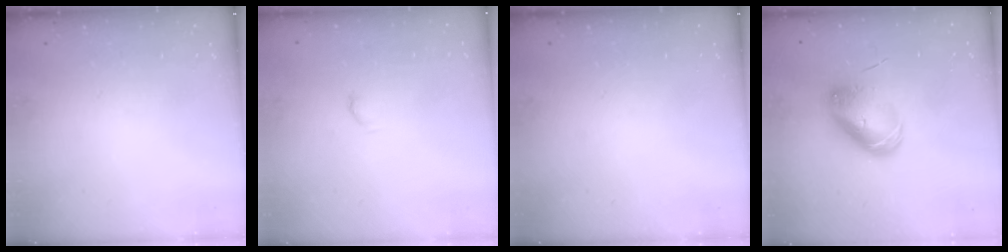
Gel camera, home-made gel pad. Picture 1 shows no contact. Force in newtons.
{"total": 3.5, "press": 3.4, "slide": 0.7}
{"total": 0.0}
{"total": 9.5, "press": 9.5, "slide": 1.2}